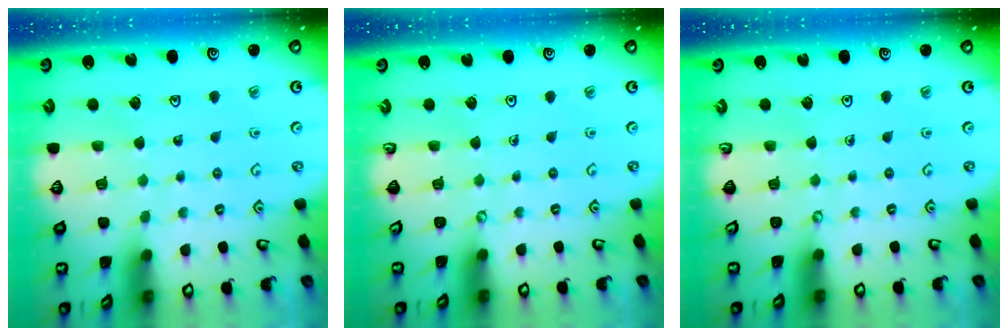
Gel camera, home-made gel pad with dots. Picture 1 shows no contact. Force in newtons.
{"total": 0.0}
{"total": 0.0}